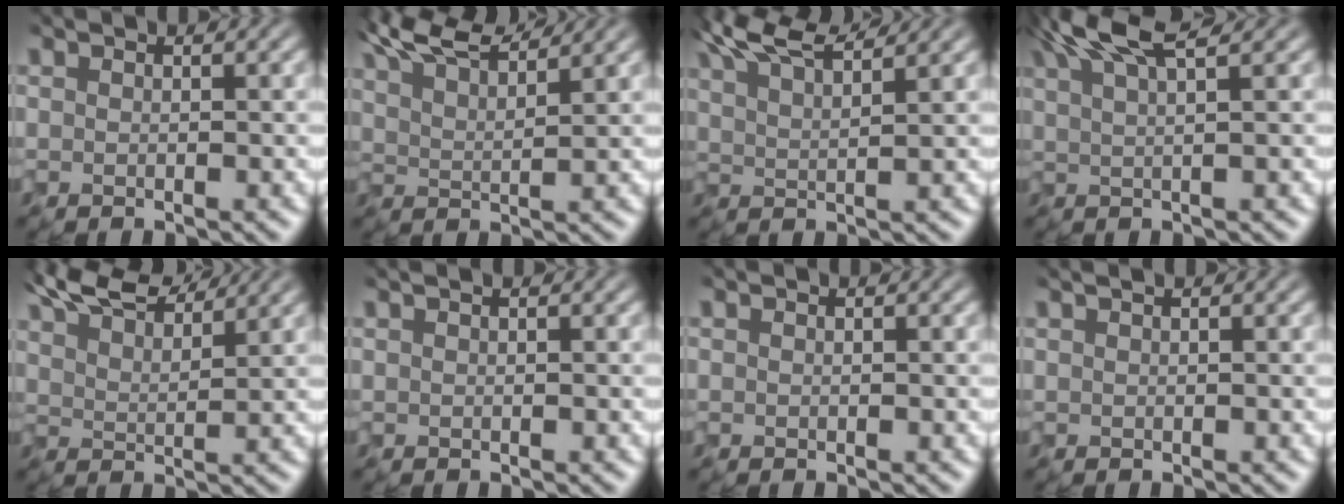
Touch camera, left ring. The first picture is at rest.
{"total": 7.1, "force": [5.8, 1.8, 3.6], "torque": [-0.075, 0.029, 0.074]}
{"total": 6.2, "force": [4.9, 1.6, 3.5], "torque": [-0.071, 0.029, 0.072]}
{"total": 6.3, "force": [4.0, 1.6, 4.6], "torque": [-0.072, 0.025, 0.062]}
{"total": 6.2, "force": [5.3, 1.5, 3.0], "torque": [-0.070, 0.020, 0.091]}
{"total": 1.7, "force": [1.0, 0.8, 1.1], "torque": [-0.004, 0.014, -0.006]}
{"total": 0.0}
{"total": 2.0, "force": [1.2, 0.9, 1.3], "torque": [-0.004, 0.018, -0.005]}